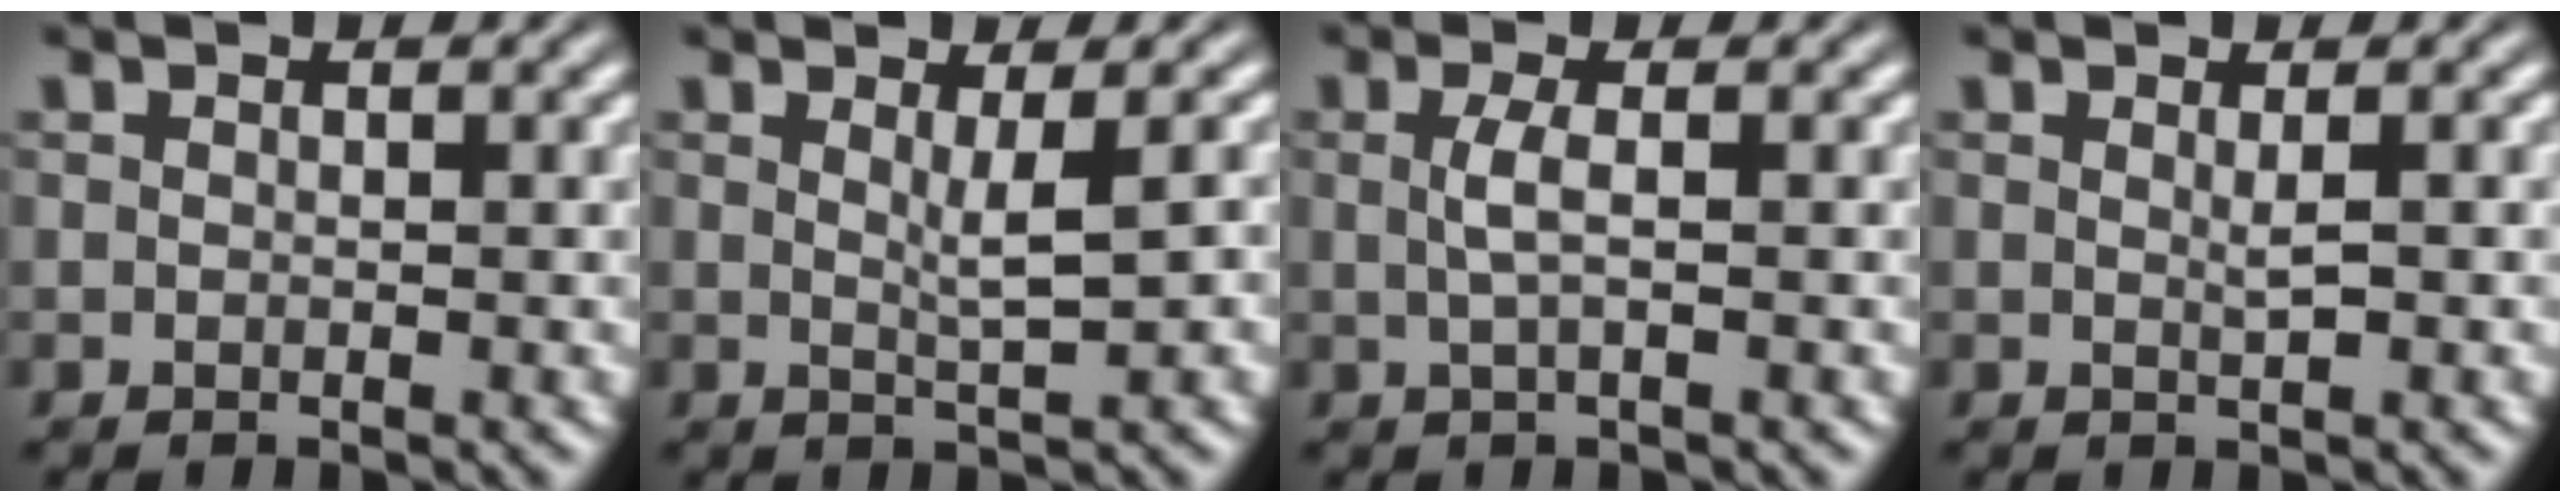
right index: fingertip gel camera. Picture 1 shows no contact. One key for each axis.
{"total": 2.2, "fx": 0.8, "fy": -1.3, "fz": 1.6, "tx": -0.016, "ty": -0.010, "tz": 0.022}
{"total": 1.8, "fx": 0.0, "fy": -1.1, "fz": 1.5, "tx": -0.027, "ty": -0.002, "tz": 0.007}
{"total": 1.2, "fx": 0.3, "fy": -1.0, "fz": 0.6, "tx": -0.004, "ty": -0.005, "tz": 0.010}